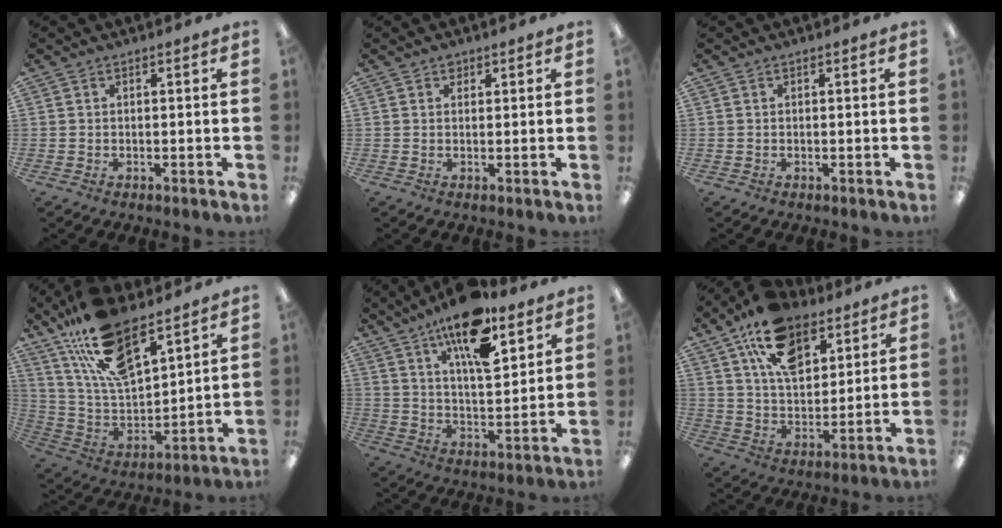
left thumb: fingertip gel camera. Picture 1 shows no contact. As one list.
[{"total": 1.3, "force": [1.0, 0.8, 0.3], "torque": [0.002, -0.003, 0.016]}, {"total": 0.0}, {"total": 19.0, "force": [13.6, 7.2, 11.2], "torque": [-0.226, -0.065, 0.245]}, {"total": 17.5, "force": [11.8, 6.1, 11.4], "torque": [-0.190, -0.057, 0.194]}, {"total": 17.2, "force": [10.5, 9.6, 9.6], "torque": [-0.164, -0.038, 0.191]}]